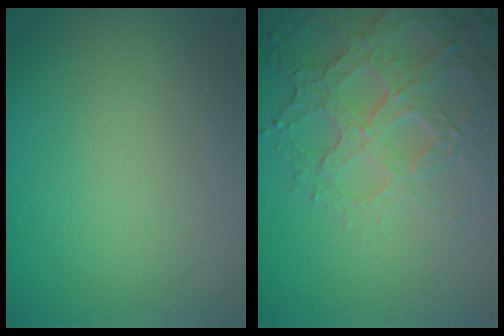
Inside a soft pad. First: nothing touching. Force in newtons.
{"total": 6.3, "press": 4.8, "slide": 4.1}